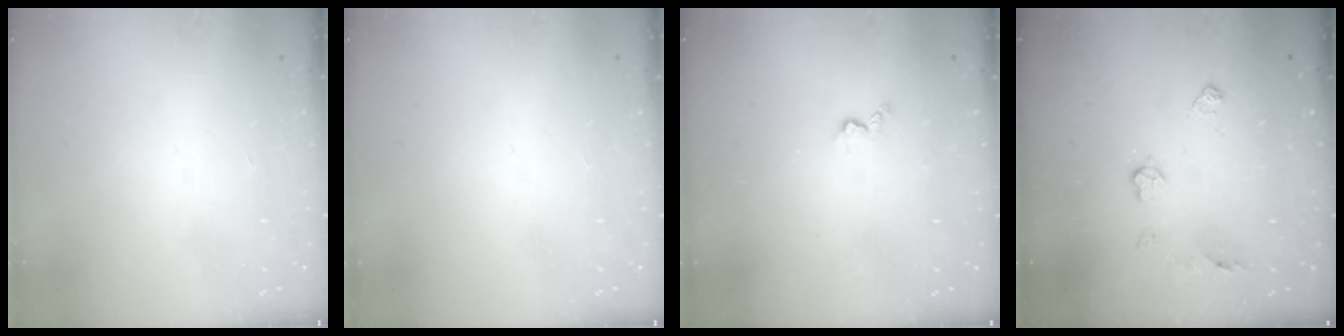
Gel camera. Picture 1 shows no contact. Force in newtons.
{"total": 0.0}
{"total": 2.9, "press": 2.9, "slide": 0.5}
{"total": 6.3, "press": 6.3, "slide": 0.3}